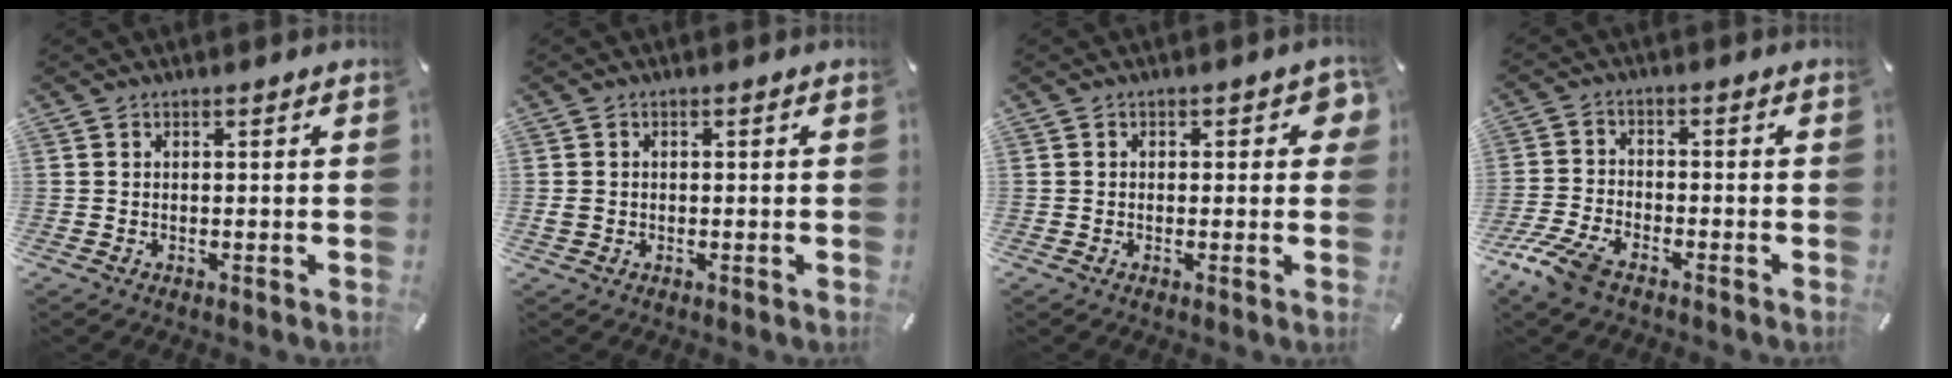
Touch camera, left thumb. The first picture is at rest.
{"total": 1.4, "force": [-0.3, 1.2, 0.6], "torque": [-0.013, 0.004, -0.007]}
{"total": 3.0, "force": [0.1, 1.8, 2.4], "torque": [-0.022, 0.000, -0.004]}
{"total": 7.0, "force": [-4.9, 2.9, 4.1], "torque": [-0.107, 0.005, -0.097]}